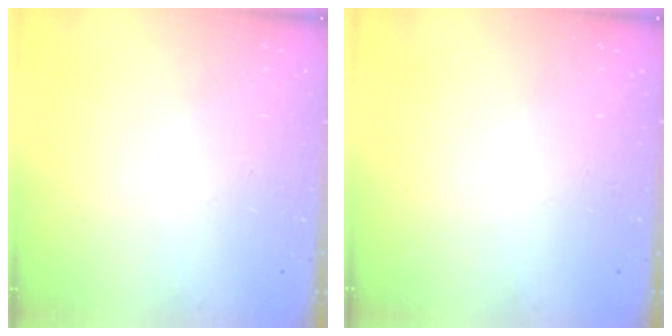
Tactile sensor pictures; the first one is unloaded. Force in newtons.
{"total": 0.0}